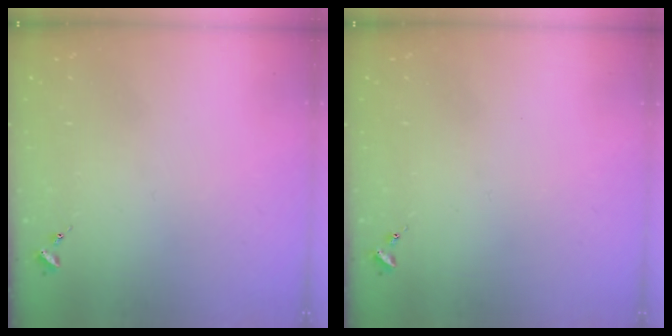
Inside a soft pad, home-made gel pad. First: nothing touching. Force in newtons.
{"total": 0.0}